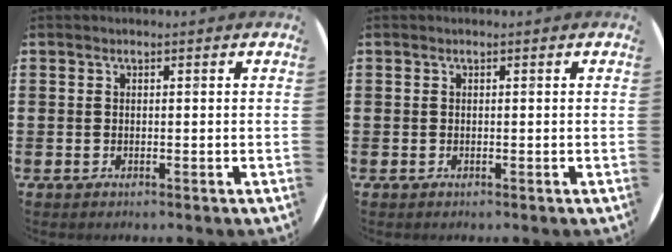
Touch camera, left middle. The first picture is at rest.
{"total": 0.0}